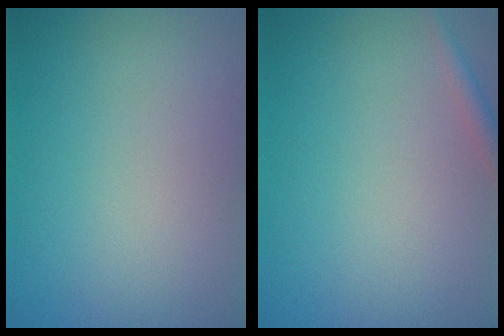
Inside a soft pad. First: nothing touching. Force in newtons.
{"total": 1.4, "press": 1.4, "slide": 0.1}